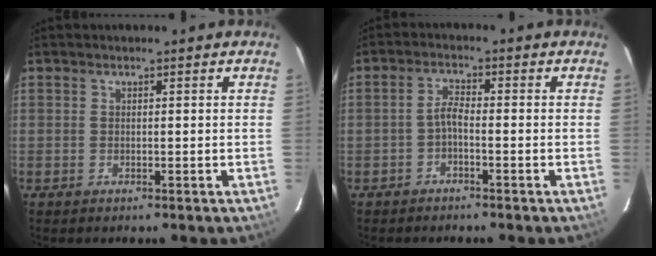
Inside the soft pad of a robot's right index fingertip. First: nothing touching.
{"total": 2.2, "force": [-1.3, 0.4, 1.7], "torque": [-0.041, 0.009, -0.028]}